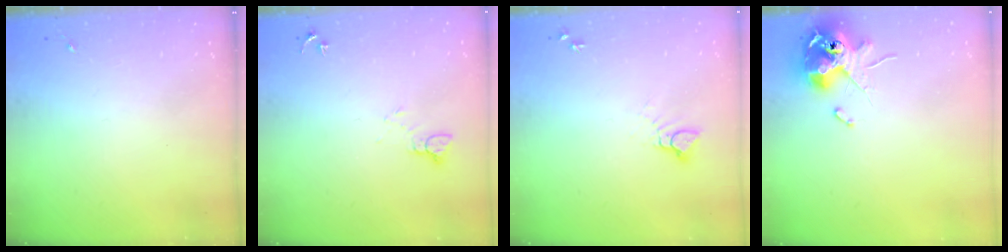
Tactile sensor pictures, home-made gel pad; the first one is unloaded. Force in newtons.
{"total": 4.2, "press": 4.1, "slide": 0.4}
{"total": 3.7, "press": 3.7, "slide": 0.3}
{"total": 11.6, "press": 11.4, "slide": 2.1}